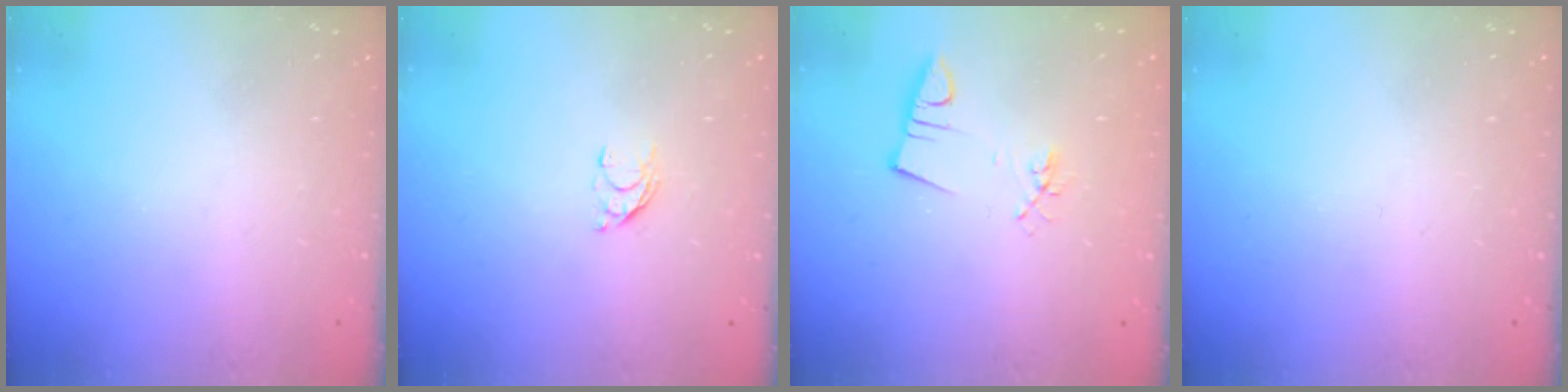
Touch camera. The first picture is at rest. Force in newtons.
{"total": 6.1, "press": 6.1, "slide": 0.6}
{"total": 3.1, "press": 1.6, "slide": 2.7}
{"total": 0.0}